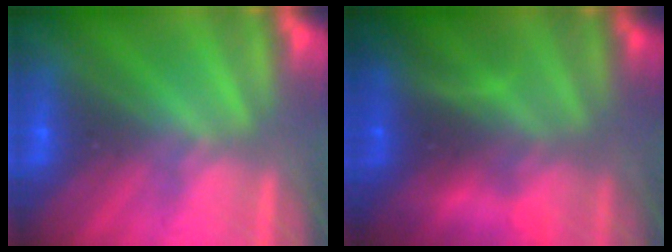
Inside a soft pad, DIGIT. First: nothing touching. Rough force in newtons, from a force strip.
{"total": 10.8}